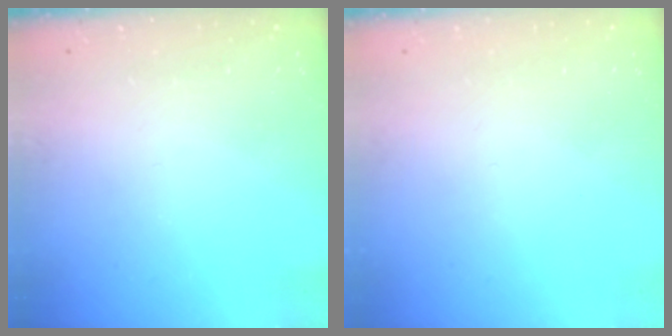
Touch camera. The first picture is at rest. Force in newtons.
{"total": 1.7, "press": 1.7, "slide": 0.1}